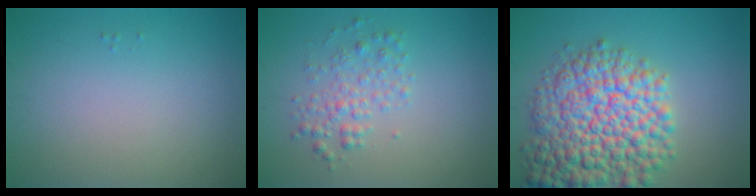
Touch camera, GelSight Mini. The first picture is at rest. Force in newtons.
{"total": 2.4, "press": 2.4, "slide": 0.1}
{"total": 11.0, "press": 11.0, "slide": 0.4}